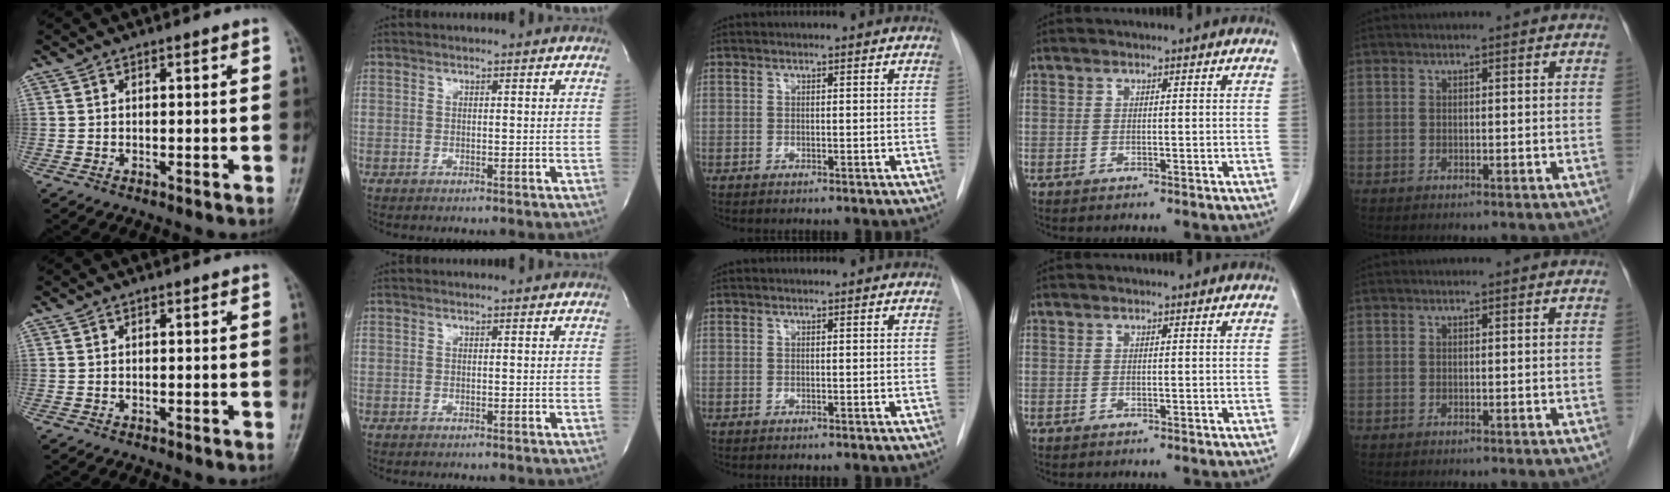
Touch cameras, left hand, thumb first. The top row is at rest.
{}